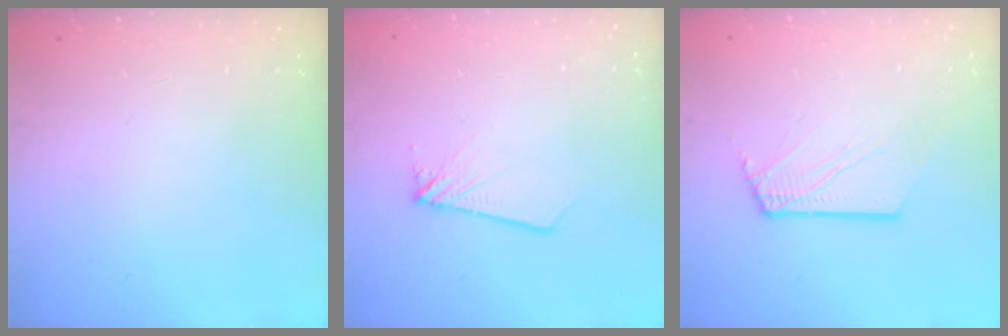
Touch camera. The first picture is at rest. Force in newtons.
{"total": 1.9, "press": 1.9, "slide": 0.1}
{"total": 3.3, "press": 3.2, "slide": 0.3}